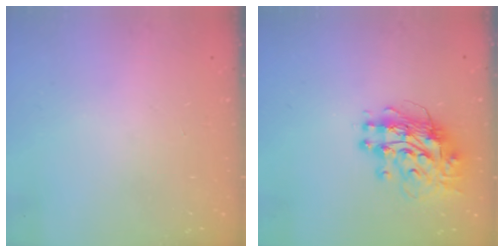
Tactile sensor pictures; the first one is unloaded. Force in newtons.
{"total": 12.3, "press": 12.3, "slide": 1.1}